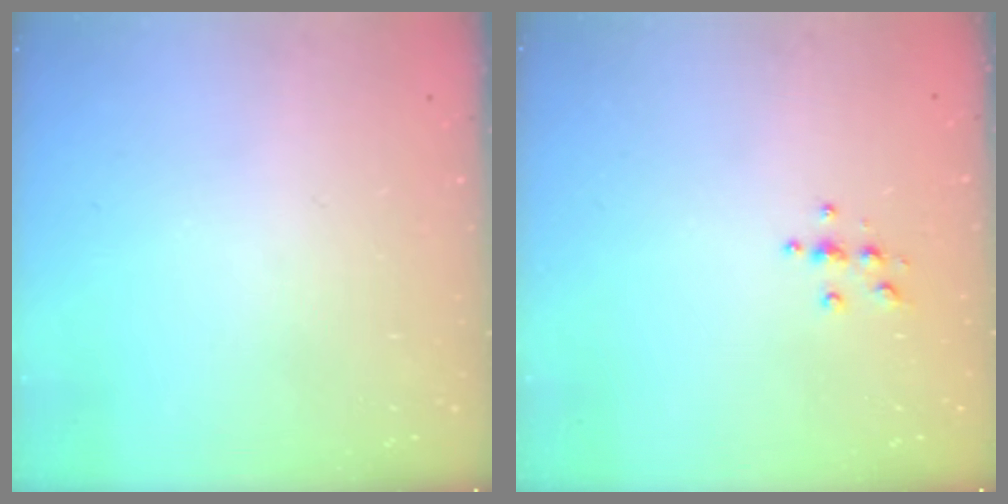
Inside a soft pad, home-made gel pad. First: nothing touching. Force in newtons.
{"total": 3.8, "press": 3.8, "slide": 0.4}